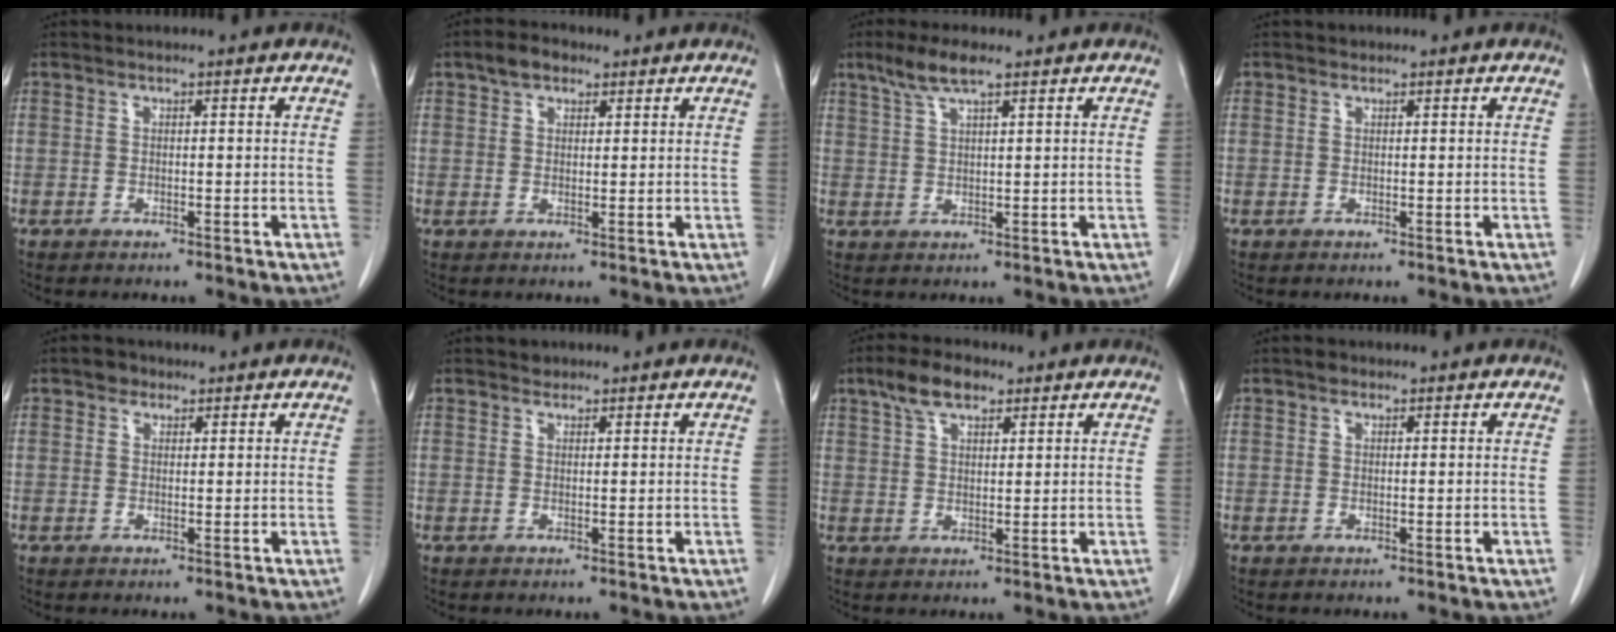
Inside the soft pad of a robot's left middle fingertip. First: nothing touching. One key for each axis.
{"total": 3.6, "fx": 2.3, "fy": 2.1, "fz": 1.8, "tx": -0.035, "ty": 0.012, "tz": 0.039}
{"total": 5.0, "fx": 3.5, "fy": 0.7, "fz": 3.5, "tx": -0.079, "ty": 0.011, "tz": 0.070}
{"total": 0.5, "fx": 0.4, "fy": 0.4, "fz": 0.0, "tx": -0.002, "ty": 0.000, "tz": 0.007}
{"total": 1.9, "fx": 1.2, "fy": 1.4, "fz": 0.5, "tx": -0.008, "ty": 0.004, "tz": 0.016}
{"total": 1.0, "fx": 0.8, "fy": 0.6, "fz": 0.0, "tx": 0.000, "ty": 0.000, "tz": 0.010}
{"total": 6.1, "fx": 4.0, "fy": 2.5, "fz": 3.9, "tx": -0.078, "ty": 0.016, "tz": 0.074}
{"total": 0.9, "fx": 0.6, "fy": 0.6, "fz": 0.3, "tx": -0.007, "ty": 0.004, "tz": 0.008}